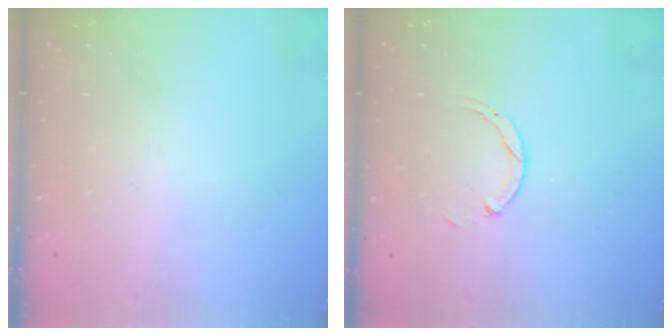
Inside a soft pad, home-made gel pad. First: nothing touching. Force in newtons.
{"total": 2.9, "press": 2.9, "slide": 0.4}